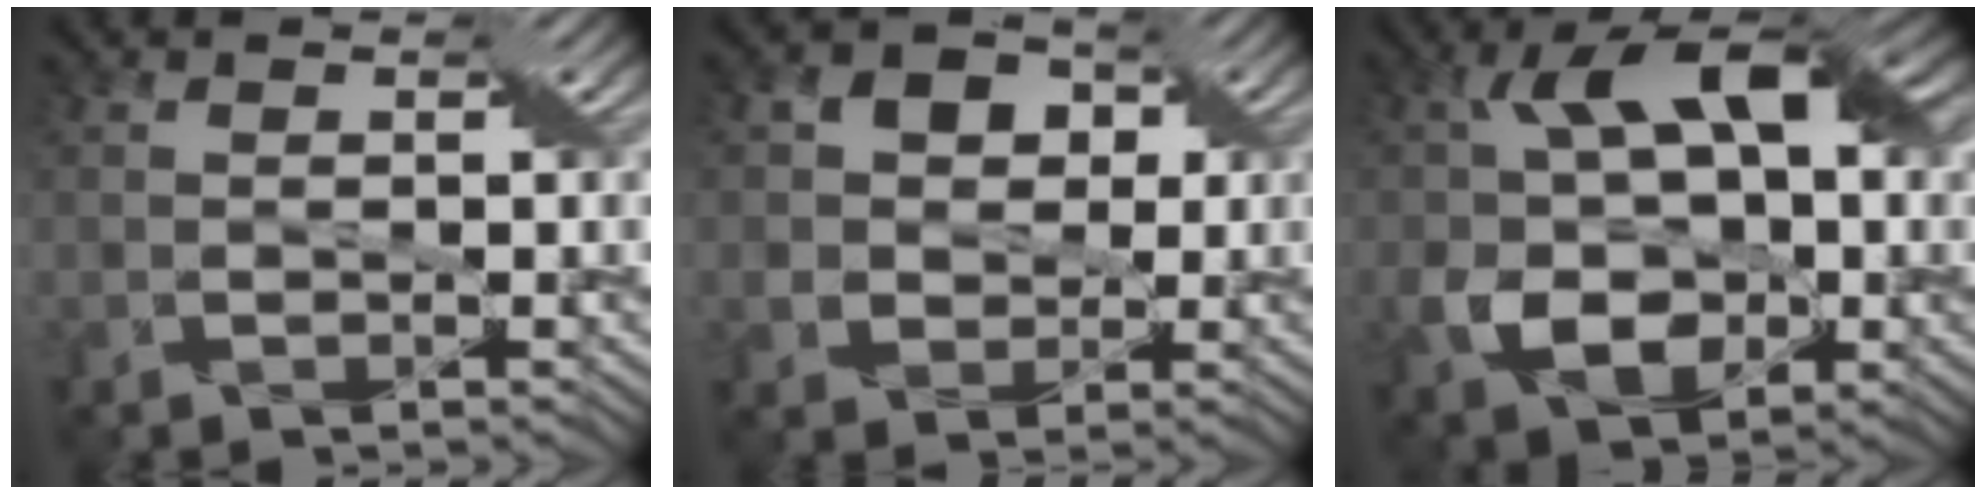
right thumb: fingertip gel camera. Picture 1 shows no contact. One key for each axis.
{"total": 6.5, "fx": 1.5, "fy": 5.7, "fz": 2.6, "tx": -0.067, "ty": 0.019, "tz": 0.014}
{"total": 12.7, "fx": 0.0, "fy": 8.2, "fz": 9.7, "tx": -0.176, "ty": -0.007, "tz": 0.002}